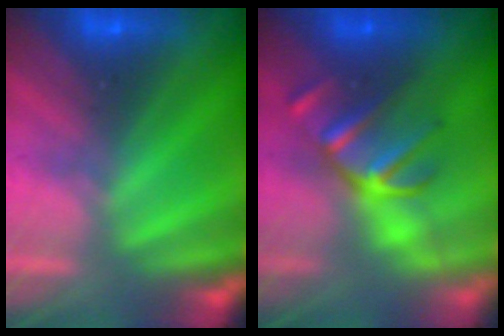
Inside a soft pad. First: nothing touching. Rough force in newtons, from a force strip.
{"total": 2.9}